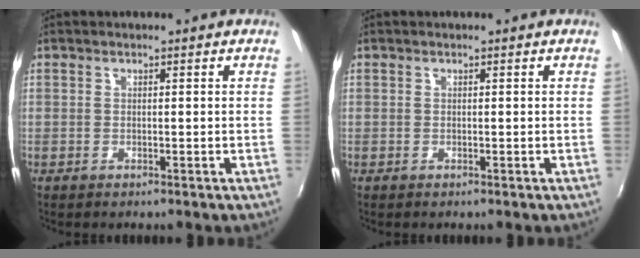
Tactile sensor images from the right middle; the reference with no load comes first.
{"total": 0.0}